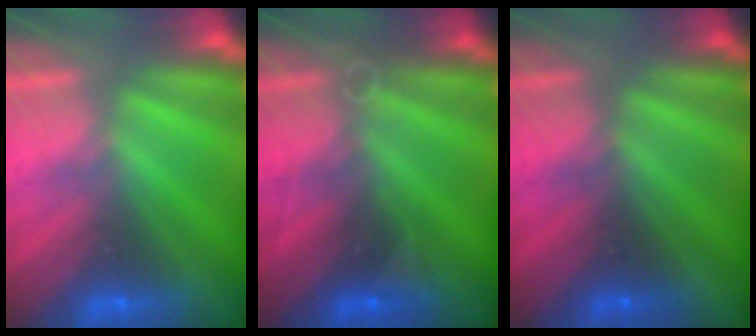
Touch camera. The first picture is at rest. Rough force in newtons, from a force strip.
{"total": 2.8}
{"total": 2.0}